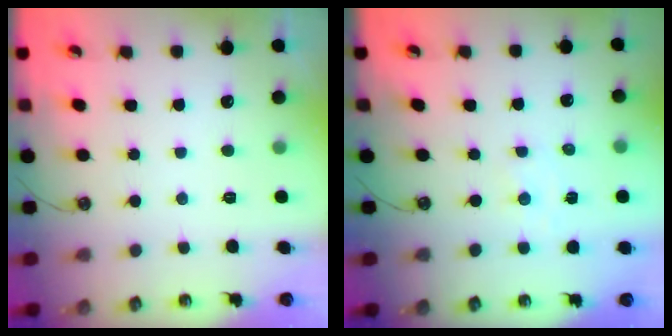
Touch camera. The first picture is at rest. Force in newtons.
{"total": 1.8, "press": 1.7, "slide": 0.3}